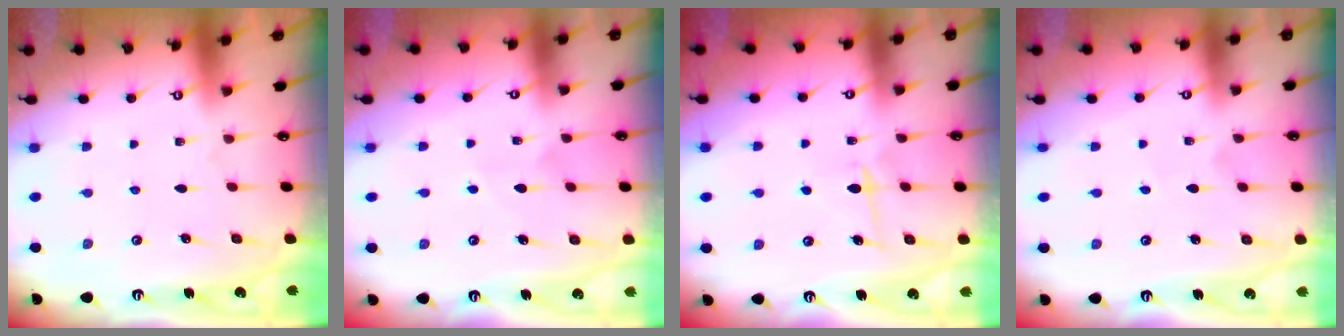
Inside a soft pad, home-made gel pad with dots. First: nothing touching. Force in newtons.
{"total": 5.8, "press": 5.8, "slide": 0.2}
{"total": 5.2, "press": 5.1, "slide": 0.6}
{"total": 2.8, "press": 2.7, "slide": 0.3}